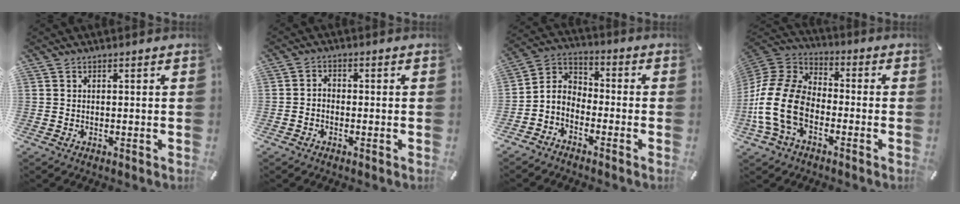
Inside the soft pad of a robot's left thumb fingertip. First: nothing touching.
{"total": 2.0, "force": [-1.4, 1.2, 0.7], "torque": [-0.013, 0.010, -0.029]}
{"total": 5.1, "force": [-3.9, 3.3, 0.7], "torque": [-0.030, 0.008, -0.085]}
{"total": 16.6, "force": [-6.5, 11.1, 10.5], "torque": [-0.232, 0.032, -0.119]}